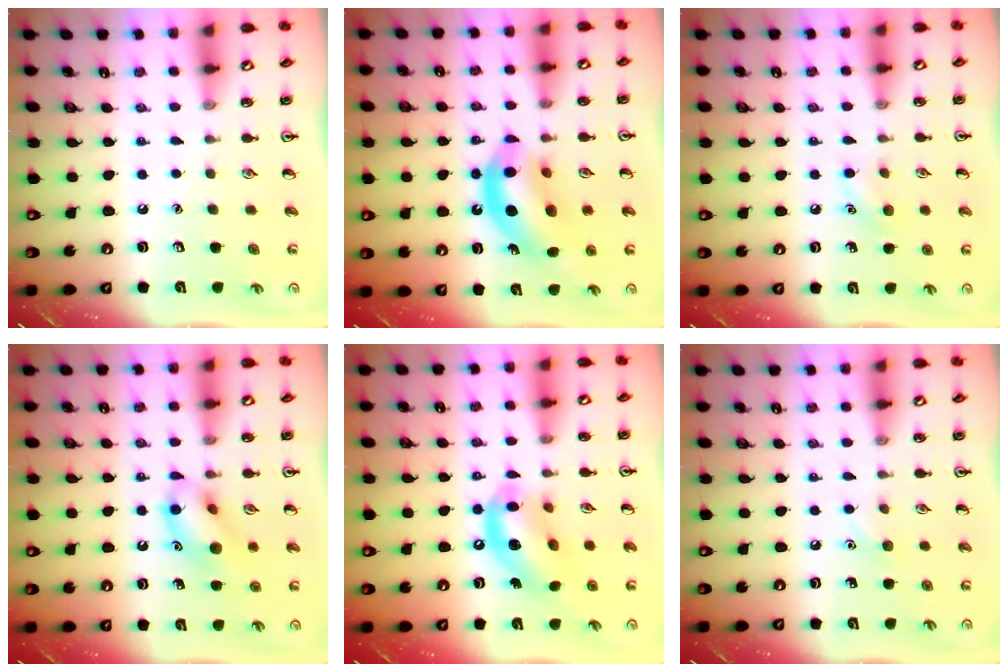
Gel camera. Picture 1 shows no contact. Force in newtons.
{"total": 13.1, "press": 12.5, "slide": 4.0}
{"total": 5.9, "press": 5.6, "slide": 1.8}
{"total": 12.6, "press": 12.5, "slide": 1.6}
{"total": 12.2, "press": 11.5, "slide": 4.1}
{"total": 5.2, "press": 5.0, "slide": 1.5}